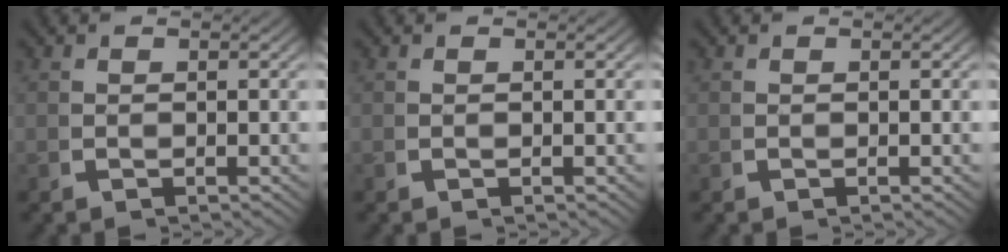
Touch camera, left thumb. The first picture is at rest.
{"total": 0.0}
{"total": 0.0}